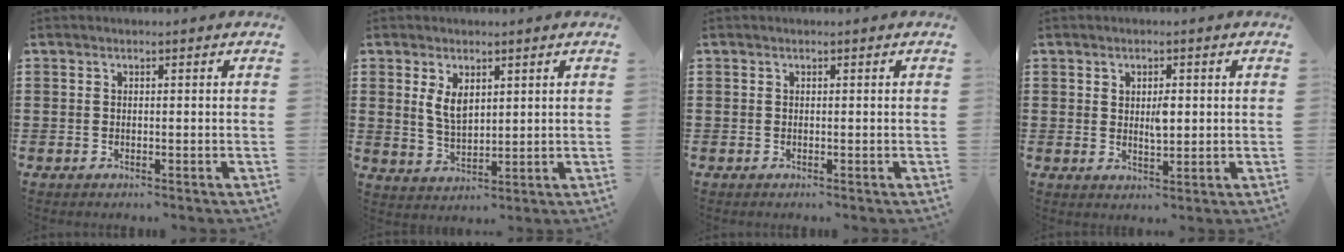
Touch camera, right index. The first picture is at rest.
{"total": 4.1, "force": [1.7, 2.2, 3.0], "torque": [-0.065, 0.004, 0.031]}
{"total": 0.0}
{"total": 2.7, "force": [0.6, 1.1, 2.4], "torque": [-0.042, 0.001, 0.008]}